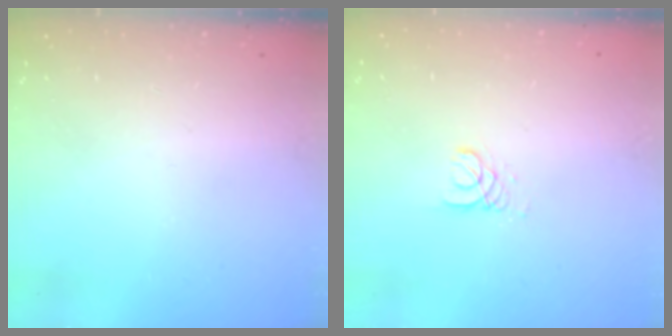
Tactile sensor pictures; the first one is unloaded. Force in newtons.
{"total": 2.6, "press": 2.6, "slide": 0.2}